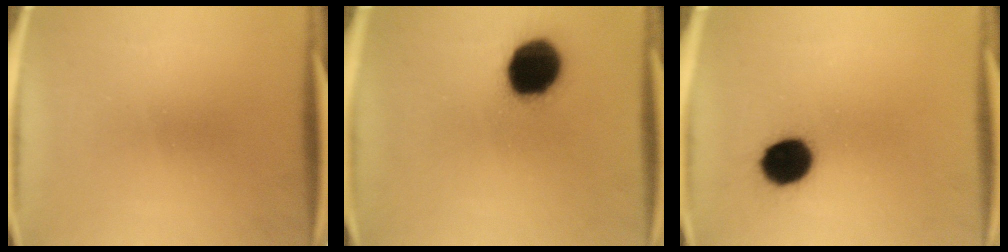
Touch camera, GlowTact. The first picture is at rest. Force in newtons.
{"total": 16.9}
{"total": 10.5}